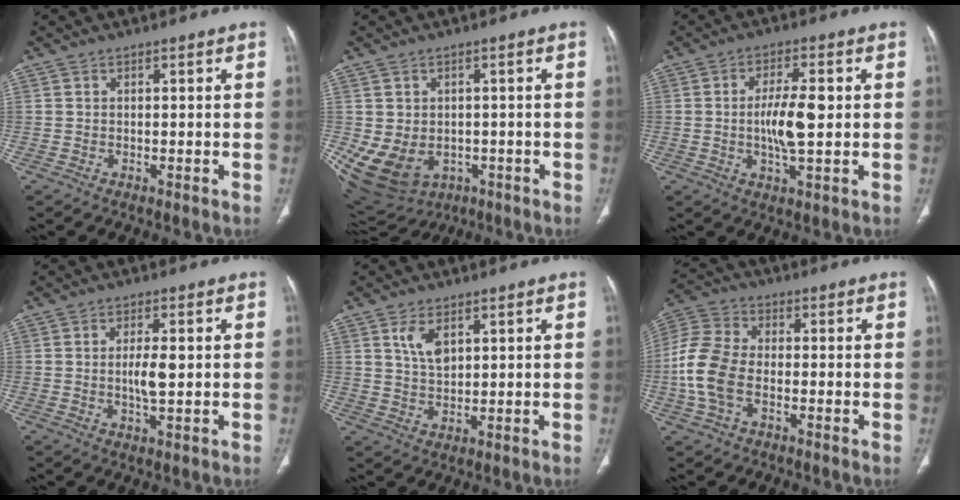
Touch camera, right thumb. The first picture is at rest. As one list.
[{"total": 13.4, "force": [-3.4, 11.0, 6.9], "torque": [-0.144, 0.009, -0.025]}, {"total": 8.3, "force": [0.2, 2.7, 7.8], "torque": [-0.145, 0.000, 0.002]}, {"total": 4.5, "force": [0.2, 1.4, 4.3], "torque": [-0.081, -0.004, 0.004]}, {"total": 4.9, "force": [2.2, 2.5, 3.6], "torque": [-0.063, -0.011, 0.049]}, {"total": 10.9, "force": [-2.3, 6.7, 8.3], "torque": [-0.189, 0.019, -0.053]}]